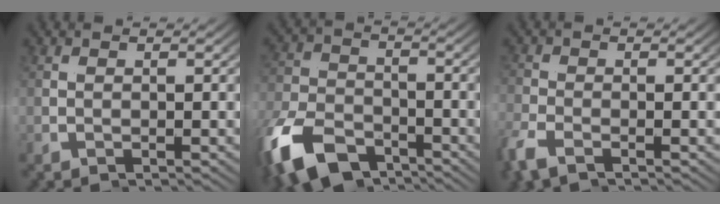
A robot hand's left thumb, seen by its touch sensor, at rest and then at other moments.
{"total": 9.2, "force": [-4.9, 5.8, 5.2], "torque": [-0.119, -0.030, -0.077]}
{"total": 2.1, "force": [-2.0, -0.2, -0.8], "torque": [-0.004, -0.004, -0.041]}